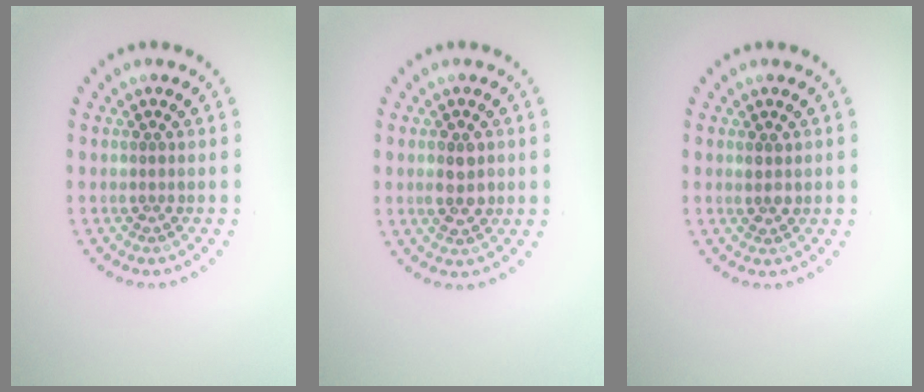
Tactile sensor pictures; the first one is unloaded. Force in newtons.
{"total": 2.2, "press": 2.2, "slide": 0.1}
{"total": 1.1, "press": 1.0, "slide": 0.3}